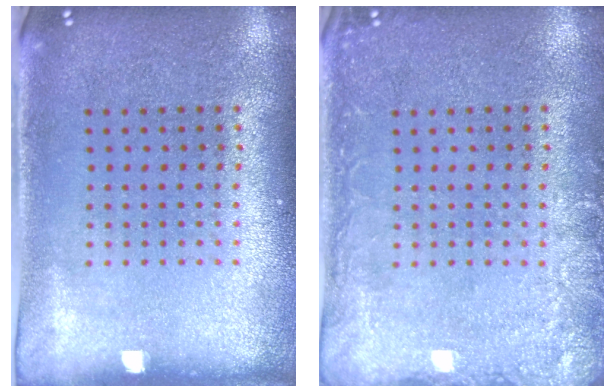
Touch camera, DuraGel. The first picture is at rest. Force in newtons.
{"total": 2.4, "press": 2.4, "slide": 0.4}